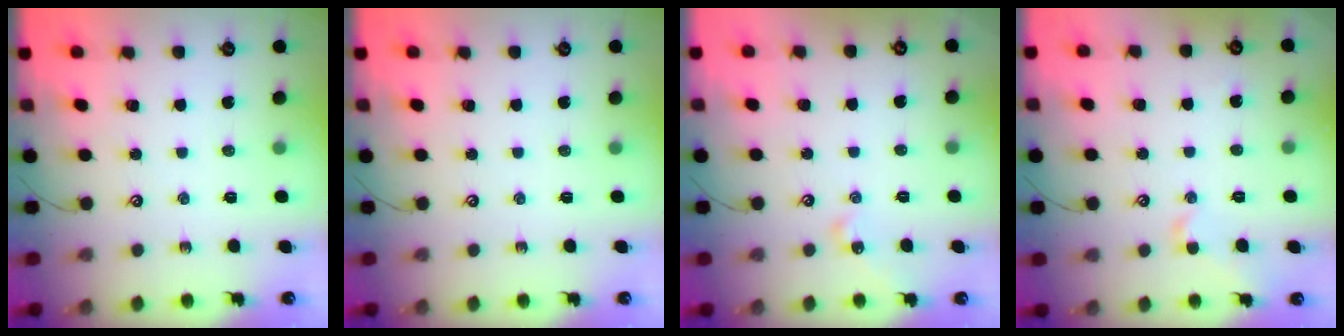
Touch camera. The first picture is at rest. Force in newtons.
{"total": 0.0}
{"total": 5.8, "press": 5.7, "slide": 0.7}
{"total": 0.9, "press": 0.8, "slide": 0.4}